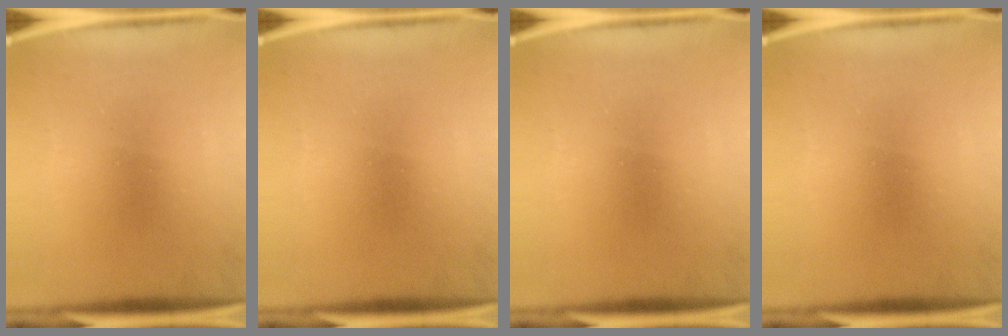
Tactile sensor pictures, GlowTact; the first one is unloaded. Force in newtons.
{"total": 0.0}
{"total": 0.0}
{"total": 0.0}